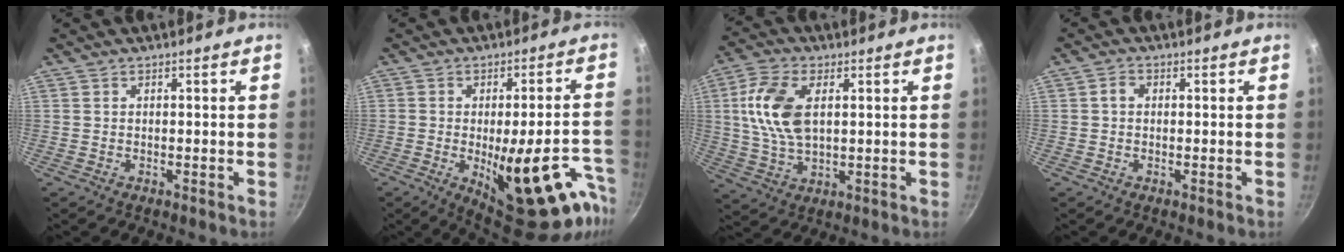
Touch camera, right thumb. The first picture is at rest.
{"total": 22.6, "force": [-9.2, 8.1, 19.0], "torque": [-0.187, 0.014, -0.109]}
{"total": 11.8, "force": [2.3, 6.6, 9.5], "torque": [-0.182, 0.002, 0.042]}
{"total": 1.8, "force": [0.1, 1.5, 1.1], "torque": [-0.017, 0.008, -0.001]}